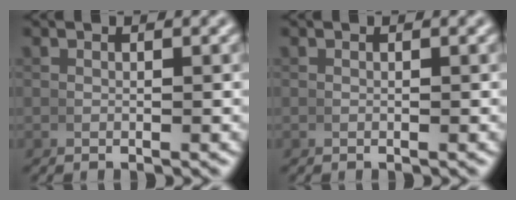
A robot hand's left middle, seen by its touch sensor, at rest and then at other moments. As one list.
[{"total": 0.0}]